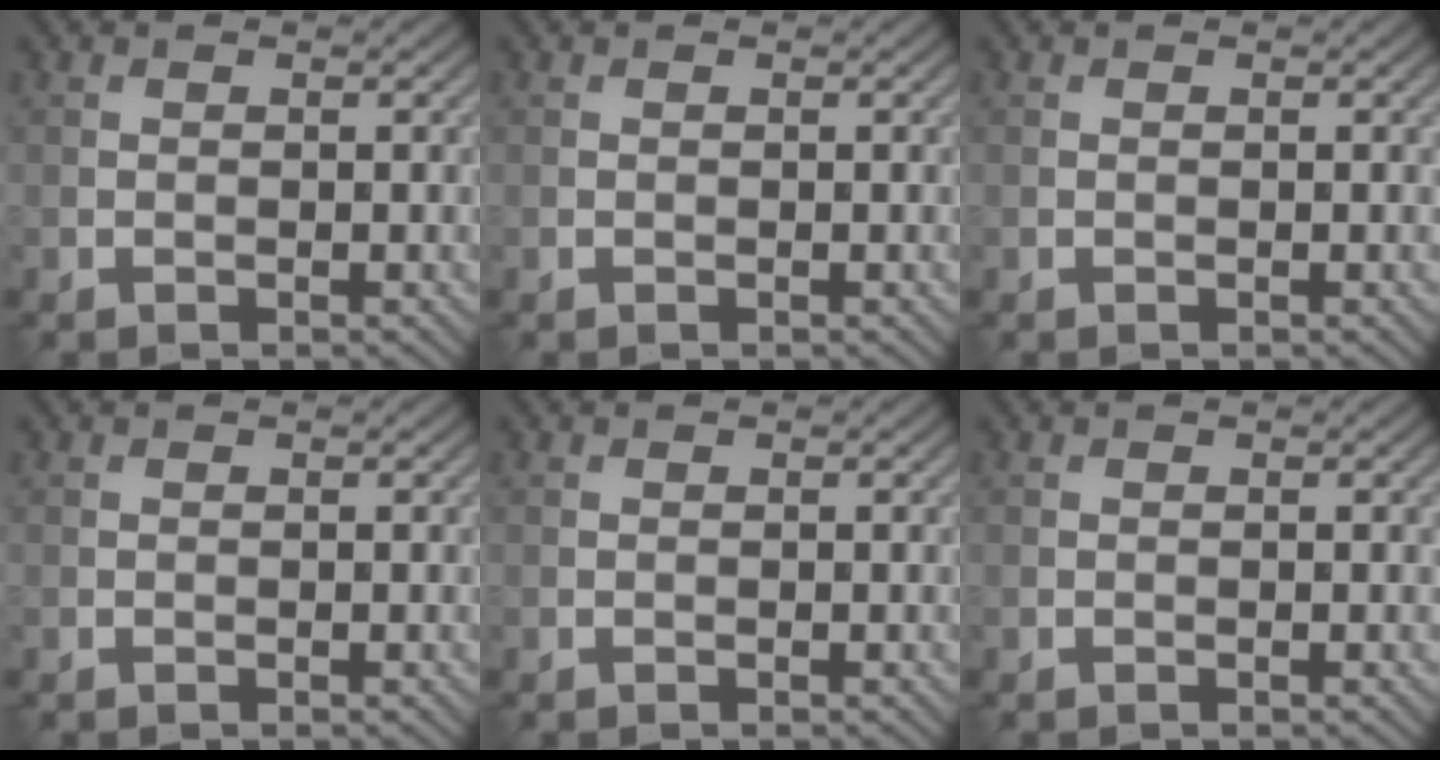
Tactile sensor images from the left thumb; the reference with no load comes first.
{"total": 0.0}
{"total": 0.0}
{"total": 0.0}
{"total": 0.0}
{"total": 0.0}